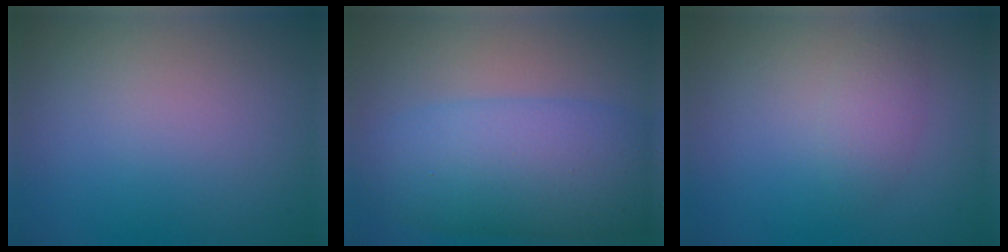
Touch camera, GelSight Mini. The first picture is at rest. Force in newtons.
{"total": 8.7, "press": 8.7, "slide": 0.2}
{"total": 1.8, "press": 1.8, "slide": 0.1}